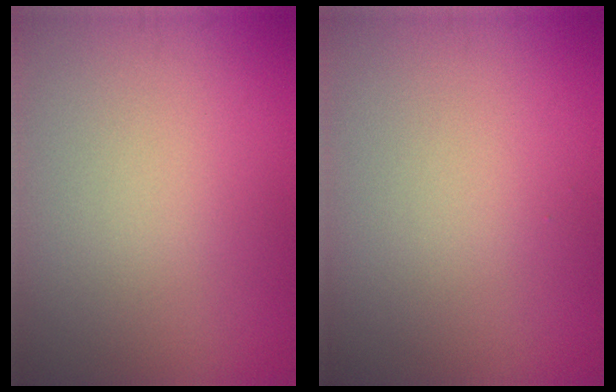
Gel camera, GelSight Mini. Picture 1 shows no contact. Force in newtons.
{"total": 0.0}